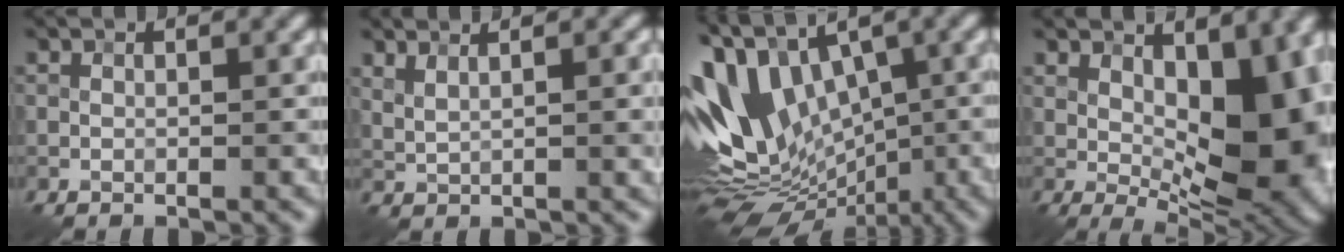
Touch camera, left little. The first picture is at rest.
{"total": 4.3, "force": [2.2, 1.6, 3.3], "torque": [-0.042, 0.012, 0.024]}
{"total": 14.2, "force": [0.5, 9.0, 11.0], "torque": [-0.203, 0.013, 0.014]}
{"total": 13.6, "force": [1.6, 5.9, 12.1], "torque": [-0.141, 0.012, 0.021]}